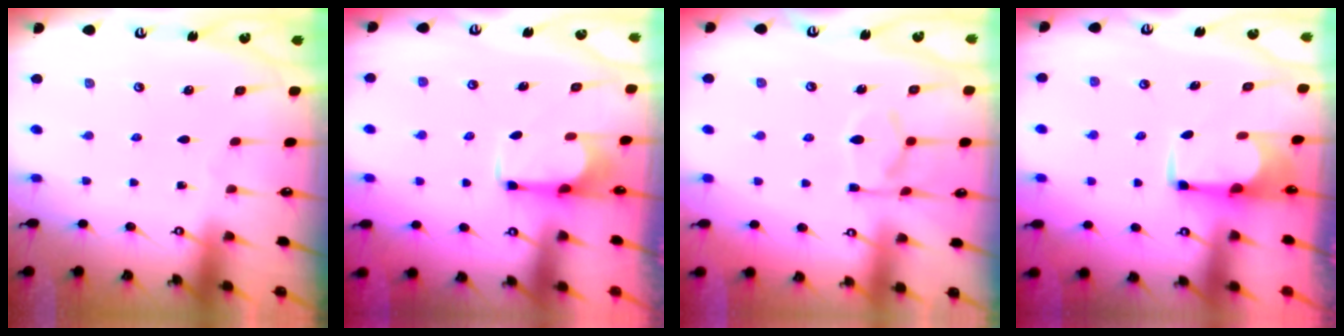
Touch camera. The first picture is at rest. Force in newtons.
{"total": 2.7, "press": 2.6, "slide": 1.0}
{"total": 7.0, "press": 6.9, "slide": 1.3}
{"total": 4.9, "press": 4.8, "slide": 1.2}